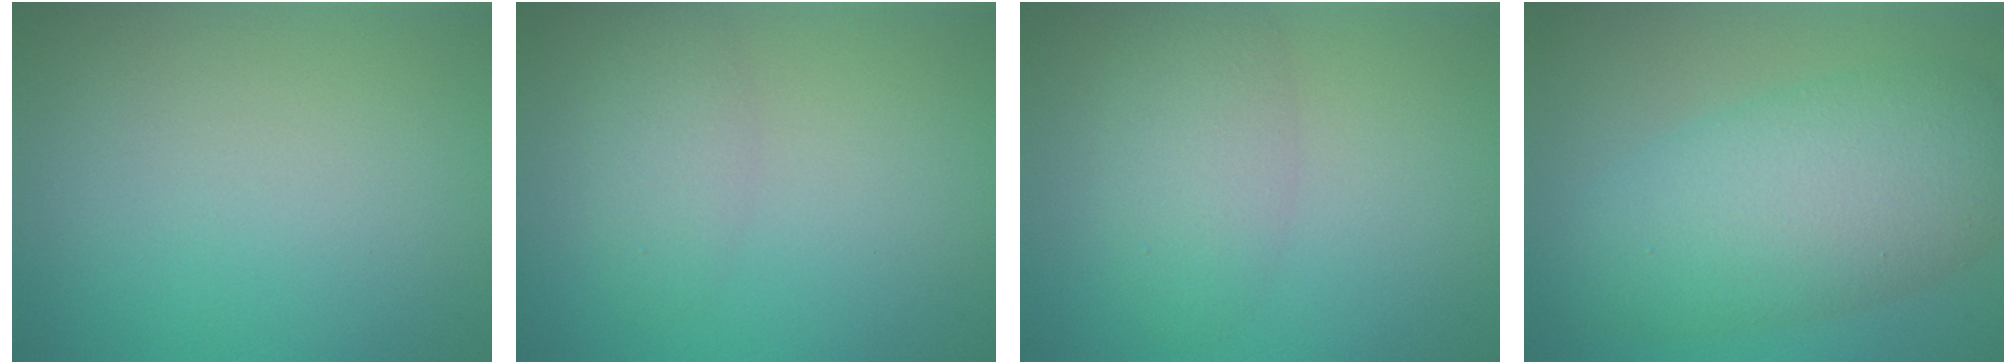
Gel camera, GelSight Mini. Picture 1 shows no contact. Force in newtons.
{"total": 2.1, "press": 2.1, "slide": 0.1}
{"total": 2.4, "press": 2.4, "slide": 0.2}
{"total": 7.2, "press": 7.2, "slide": 0.3}